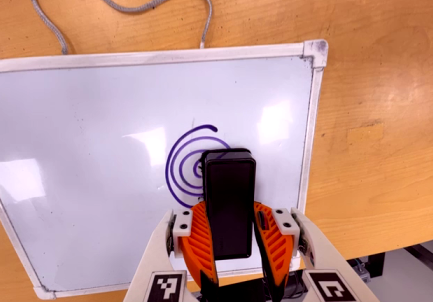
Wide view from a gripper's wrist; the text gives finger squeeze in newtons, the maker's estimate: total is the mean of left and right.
{"total": 10.8, "left": 10.1, "right": 11.4}